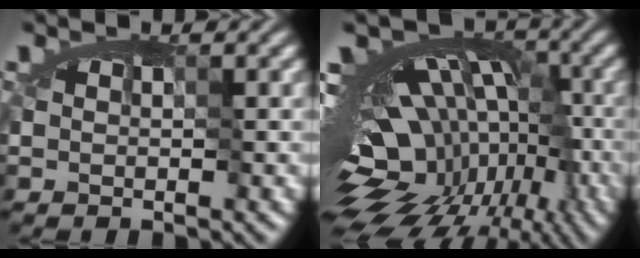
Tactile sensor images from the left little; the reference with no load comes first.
{"total": 14.1, "force": [-6.7, 8.2, 9.3], "torque": [-0.115, -0.003, -0.088]}